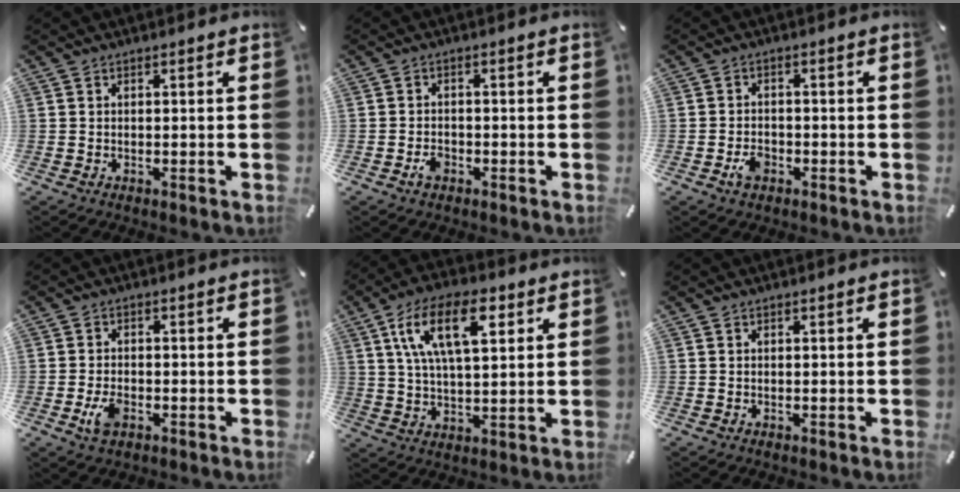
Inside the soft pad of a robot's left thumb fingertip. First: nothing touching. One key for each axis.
{"total": 2.3, "fx": -1.3, "fy": 1.6, "fz": 1.1, "tx": -0.021, "ty": 0.006, "tz": -0.024}
{"total": 3.4, "fx": -1.6, "fy": 2.4, "fz": 1.8, "tx": -0.029, "ty": 0.008, "tz": -0.027}
{"total": 4.2, "fx": -1.6, "fy": 2.6, "fz": 2.9, "tx": -0.069, "ty": 0.002, "tz": -0.031}
{"total": 15.1, "fx": 6.2, "fy": 7.2, "fz": 11.8, "tx": -0.225, "ty": -0.002, "tz": 0.101}
{"total": 0.0}